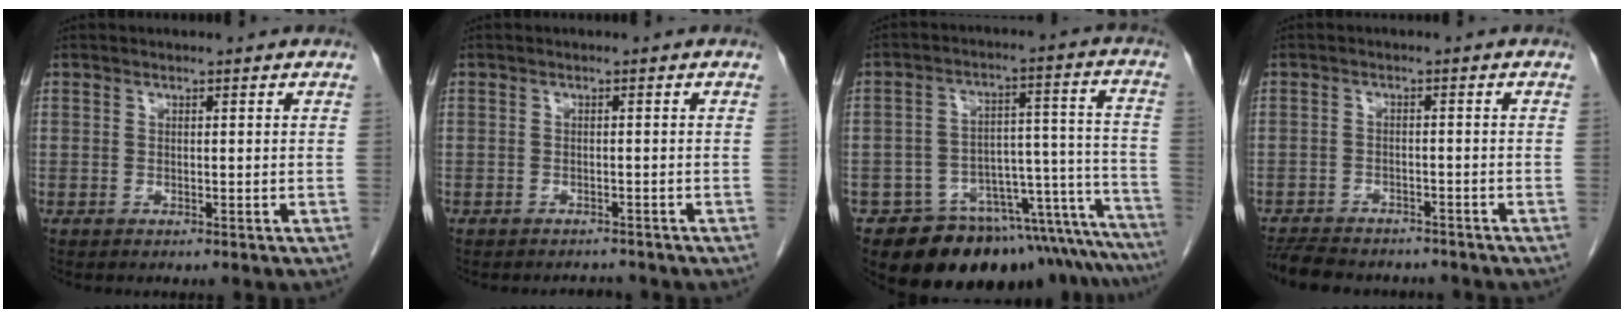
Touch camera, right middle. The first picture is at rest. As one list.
[{"total": 2.2, "force": [-2.0, 0.8, -0.2], "torque": [0.000, -0.003, -0.029]}, {"total": 22.0, "force": [-19.6, 5.5, 8.4], "torque": [-0.034, 0.047, -0.260]}, {"total": 10.9, "force": [-9.5, 3.6, 4.0], "torque": [-0.083, -0.007, -0.132]}]